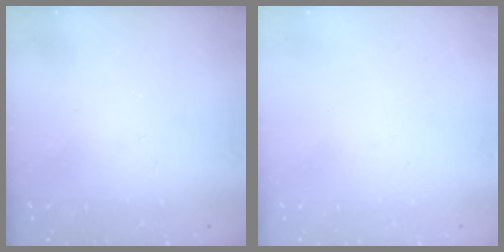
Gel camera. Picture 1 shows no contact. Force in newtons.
{"total": 0.0}